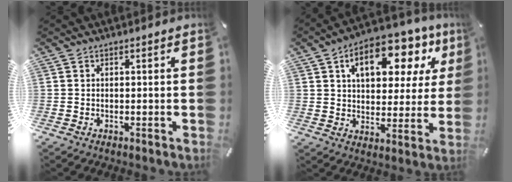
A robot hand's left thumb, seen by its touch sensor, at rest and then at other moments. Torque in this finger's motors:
{"motor_torque": [2.29, 2.32, 1.50, -1.27, 0.38]}